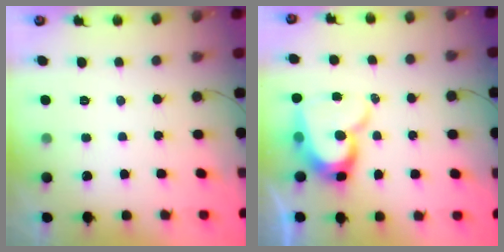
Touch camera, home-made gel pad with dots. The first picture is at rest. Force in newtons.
{"total": 13.1, "press": 13.0, "slide": 1.2}